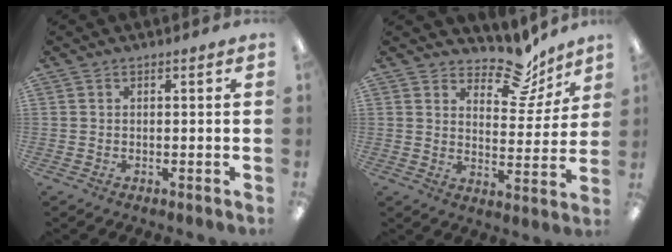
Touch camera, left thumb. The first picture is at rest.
{"total": 12.0, "force": [9.0, 5.8, 5.4], "torque": [-0.069, -0.066, 0.156]}